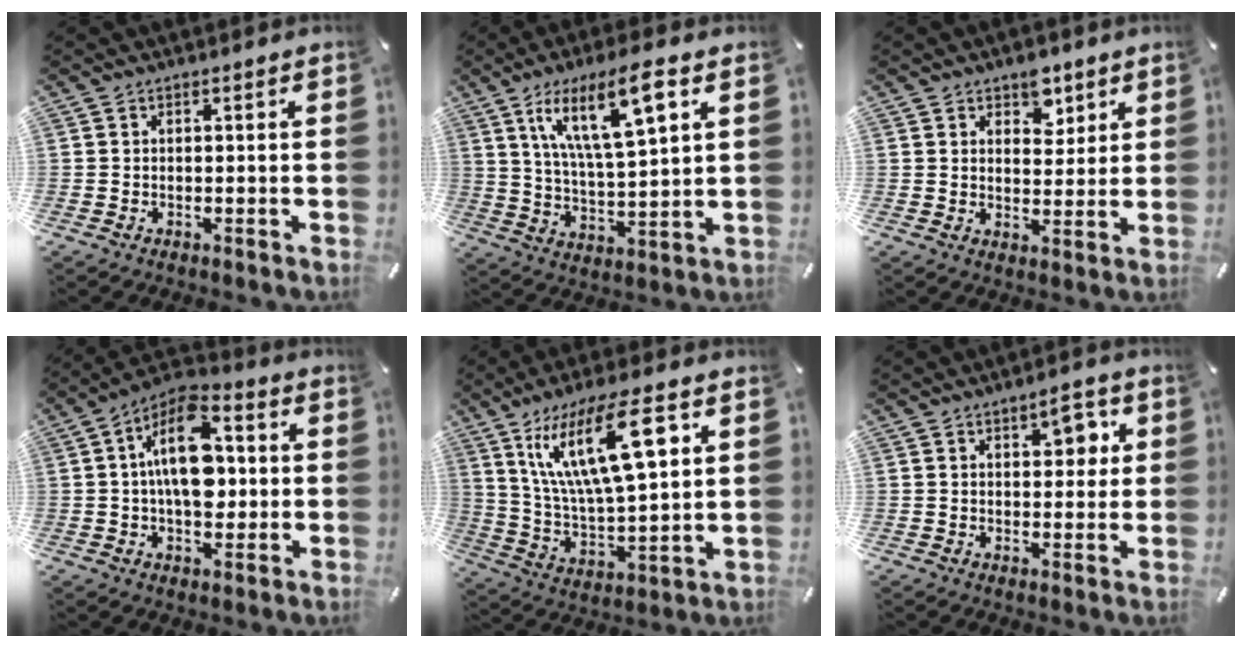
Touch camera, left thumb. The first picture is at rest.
{"total": 15.7, "force": [8.5, 4.6, 12.4], "torque": [-0.229, -0.022, 0.138]}
{"total": 5.8, "force": [3.8, 3.8, 2.0], "torque": [-0.006, -0.020, 0.061]}
{"total": 16.2, "force": [1.1, 9.6, 13.0], "torque": [-0.232, -0.003, 0.017]}
{"total": 20.2, "force": [9.7, 6.6, 16.4], "torque": [-0.324, -0.026, 0.150]}
{"total": 6.1, "force": [2.6, 3.5, 4.2], "torque": [-0.042, -0.009, 0.035]}